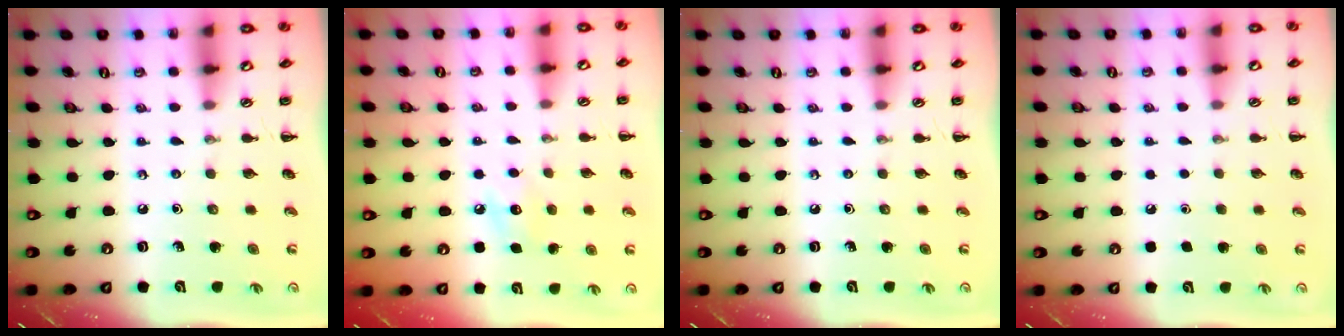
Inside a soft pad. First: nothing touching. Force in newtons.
{"total": 7.4, "press": 7.1, "slide": 2.0}
{"total": 0.0}
{"total": 1.7, "press": 1.7, "slide": 0.1}